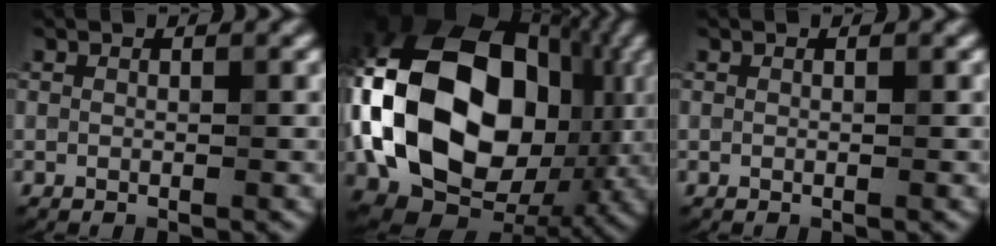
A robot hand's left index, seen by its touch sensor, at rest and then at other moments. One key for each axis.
{"total": 20.4, "fx": 0.2, "fy": 15.1, "fz": 13.7, "tx": -0.304, "ty": 0.001, "tz": -0.001}
{"total": 0.0}